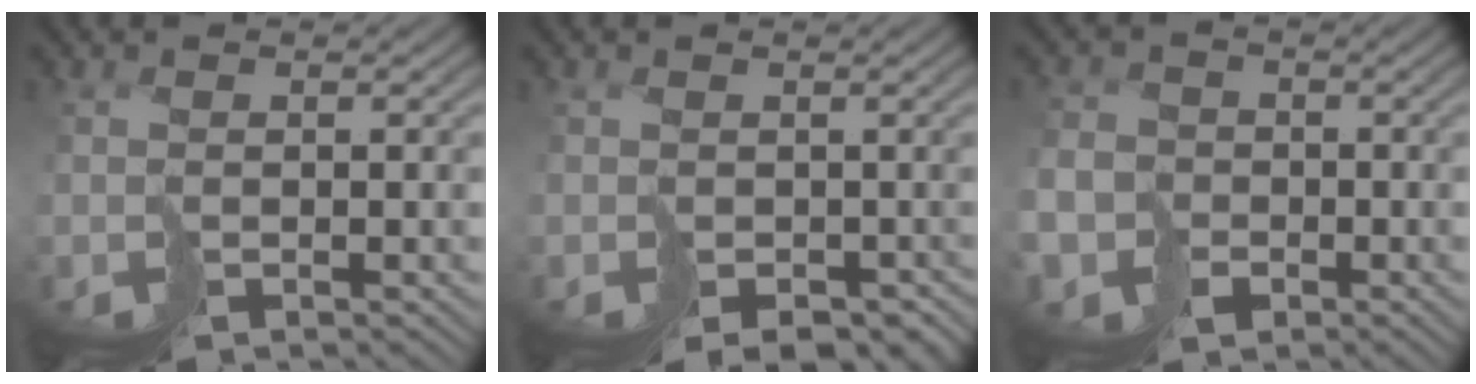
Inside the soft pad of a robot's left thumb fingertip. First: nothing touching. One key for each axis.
{"total": 3.7, "fx": -1.6, "fy": 2.9, "fz": 1.7, "tx": -0.020, "ty": -0.016, "tz": -0.005}
{"total": 7.6, "fx": -3.5, "fy": 6.2, "fz": 2.5, "tx": -0.070, "ty": -0.036, "tz": -0.083}